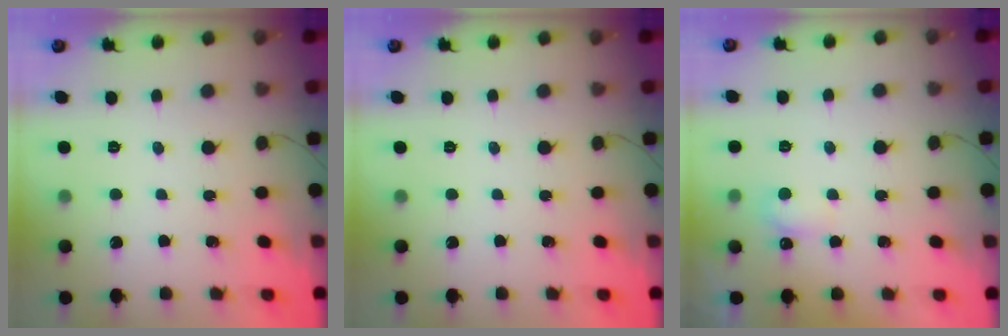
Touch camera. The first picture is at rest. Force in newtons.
{"total": 0.0}
{"total": 3.9, "press": 3.8, "slide": 0.8}